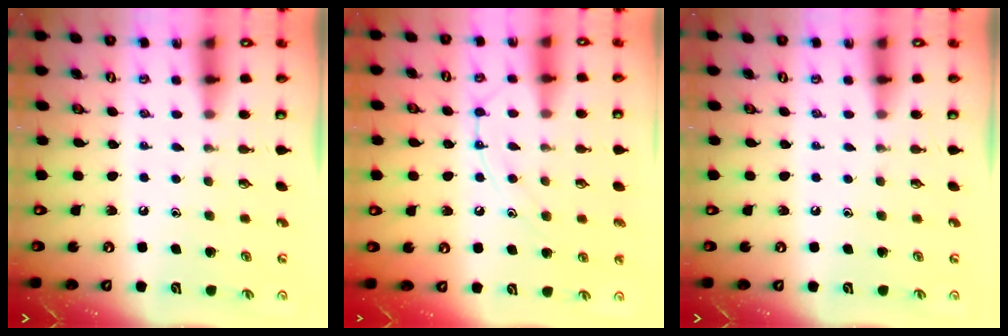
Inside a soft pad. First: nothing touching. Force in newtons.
{"total": 12.0, "press": 12.0, "slide": 1.0}
{"total": 0.0}